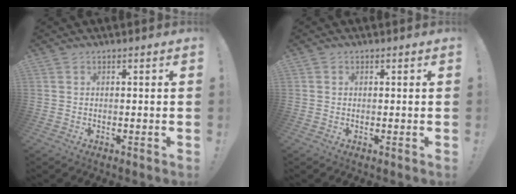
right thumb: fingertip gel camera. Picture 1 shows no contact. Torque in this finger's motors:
{"motor_torque": [-0.26, 0.02, -0.27, -0.12, 0.11]}